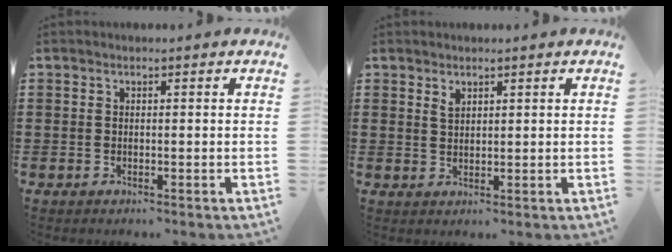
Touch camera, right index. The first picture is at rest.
{"total": 1.6, "force": [1.1, 0.8, 0.8], "torque": [-0.018, 0.003, 0.021]}